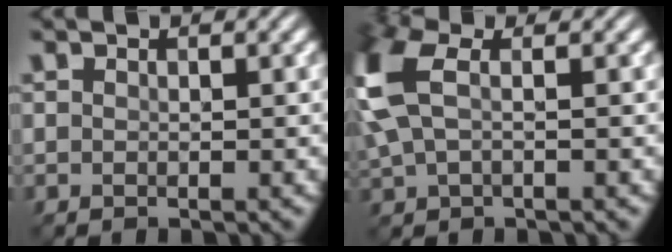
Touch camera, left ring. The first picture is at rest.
{"total": 5.8, "force": [1.6, 3.0, 4.7], "torque": [-0.143, 0.013, 0.027]}